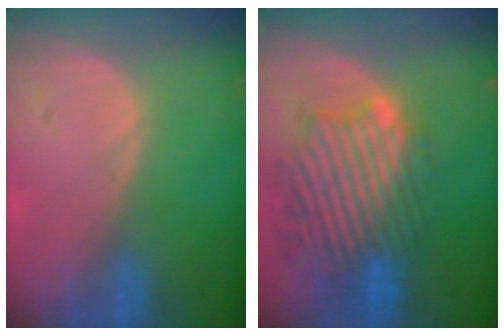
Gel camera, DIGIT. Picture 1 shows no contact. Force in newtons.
{"total": 11.5, "press": 10.5, "slide": 4.6}